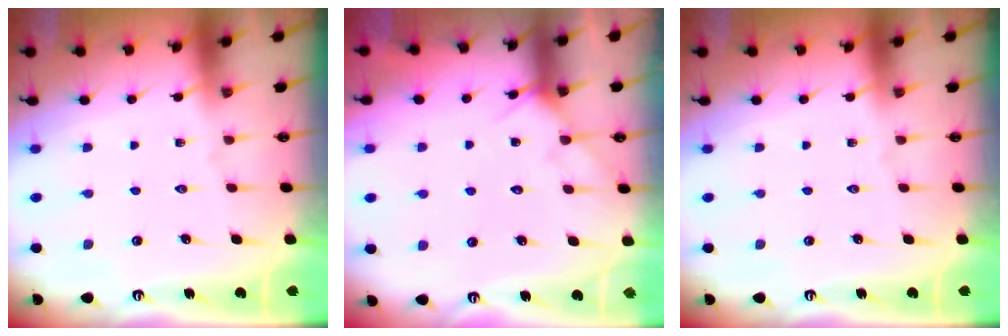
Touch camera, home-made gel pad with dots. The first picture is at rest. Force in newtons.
{"total": 5.5, "press": 5.5, "slide": 0.5}
{"total": 0.0}